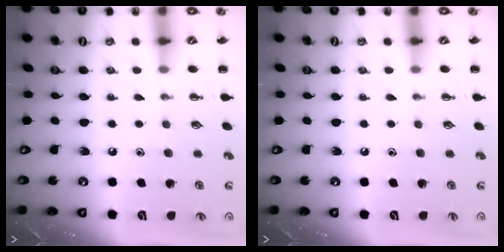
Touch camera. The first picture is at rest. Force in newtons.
{"total": 0.0}